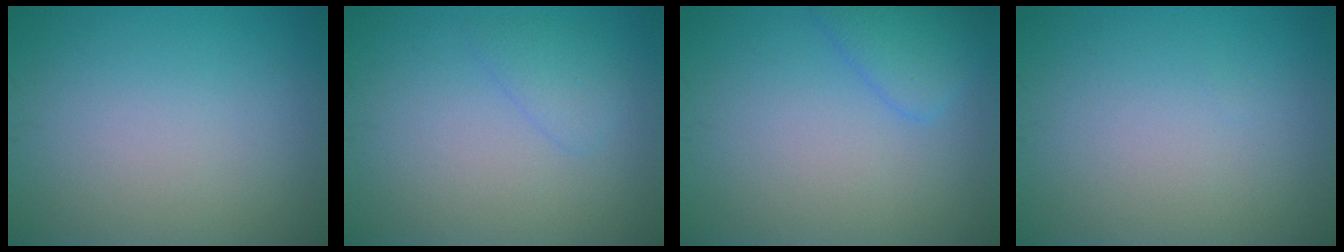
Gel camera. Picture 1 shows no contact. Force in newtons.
{"total": 1.6, "press": 1.6, "slide": 0.1}
{"total": 2.5, "press": 2.5, "slide": 0.2}
{"total": 0.0}